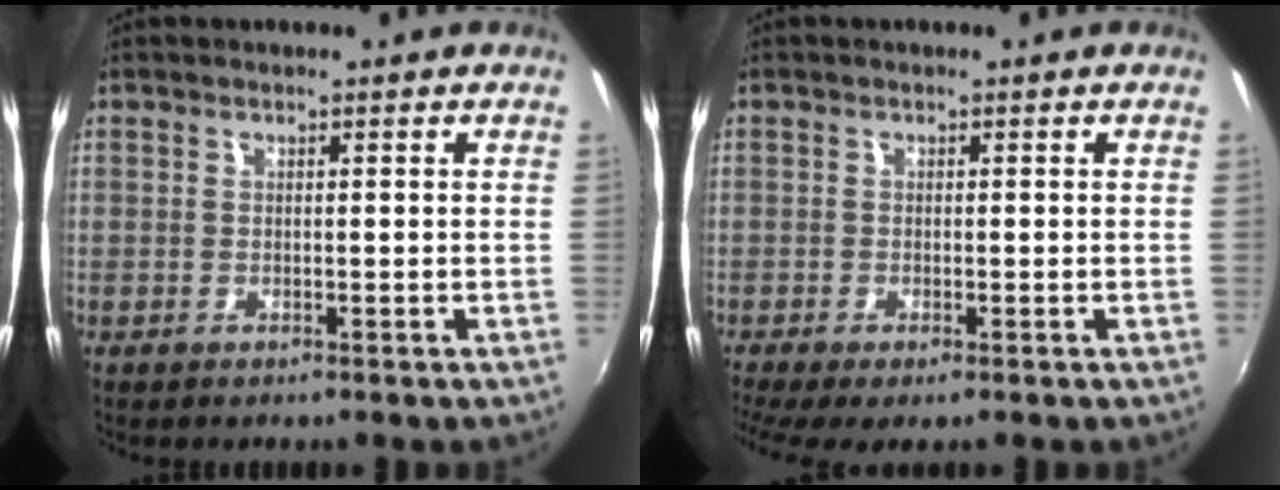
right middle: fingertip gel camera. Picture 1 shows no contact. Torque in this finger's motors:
{"motor_torque": [0.65, -0.80, 0.15, 0.06]}